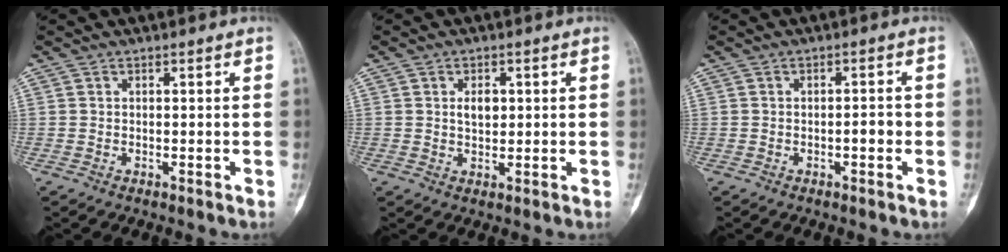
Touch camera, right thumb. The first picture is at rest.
{"total": 3.2, "force": [0.7, 2.0, 2.3], "torque": [-0.027, -0.003, 0.012]}
{"total": 2.1, "force": [-0.6, 0.8, 1.8], "torque": [-0.025, 0.006, -0.009]}